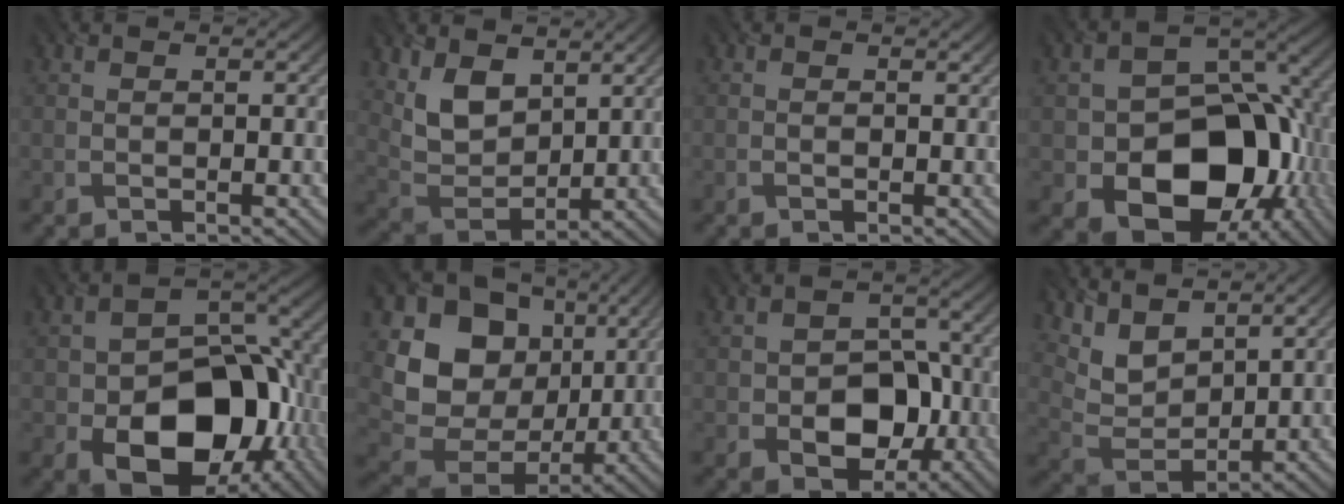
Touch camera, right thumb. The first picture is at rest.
{"total": 7.2, "force": [3.8, 4.3, 4.2], "torque": [-0.100, -0.017, 0.074]}
{"total": 0.5, "force": [-0.1, 0.2, 0.4], "torque": [-0.009, -0.001, -0.003]}
{"total": 15.5, "force": [-4.5, 11.0, 10.0], "torque": [-0.125, -0.030, -0.080]}
{"total": 15.1, "force": [-4.9, 10.1, 10.1], "torque": [-0.138, -0.025, -0.083]}
{"total": 14.5, "force": [3.1, 11.9, 7.7], "torque": [-0.166, -0.013, 0.061]}
{"total": 7.9, "force": [-2.1, 5.7, 5.0], "torque": [-0.077, -0.007, -0.035]}
{"total": 6.9, "force": [4.9, 3.2, 3.6], "torque": [-0.090, -0.006, 0.095]}